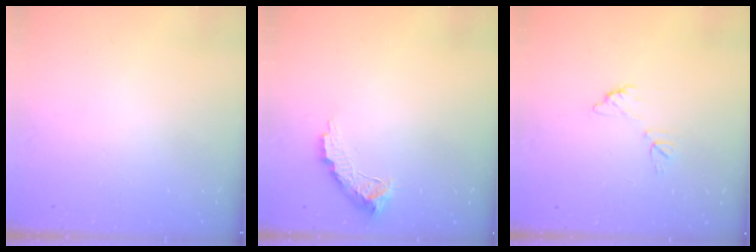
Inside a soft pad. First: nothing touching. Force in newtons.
{"total": 8.6, "press": 8.6, "slide": 0.4}
{"total": 6.6, "press": 6.6, "slide": 0.3}